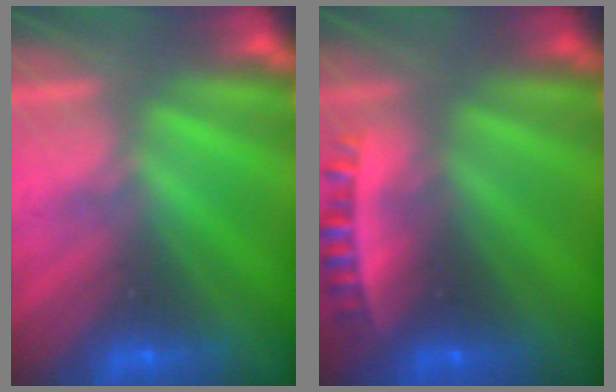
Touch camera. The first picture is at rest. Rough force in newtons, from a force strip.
{"total": 2.4}